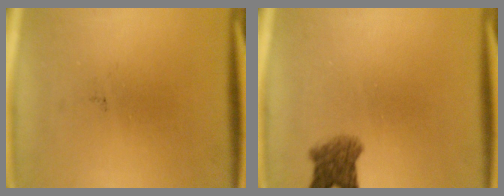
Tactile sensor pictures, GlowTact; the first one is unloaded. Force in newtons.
{"total": 4.3}